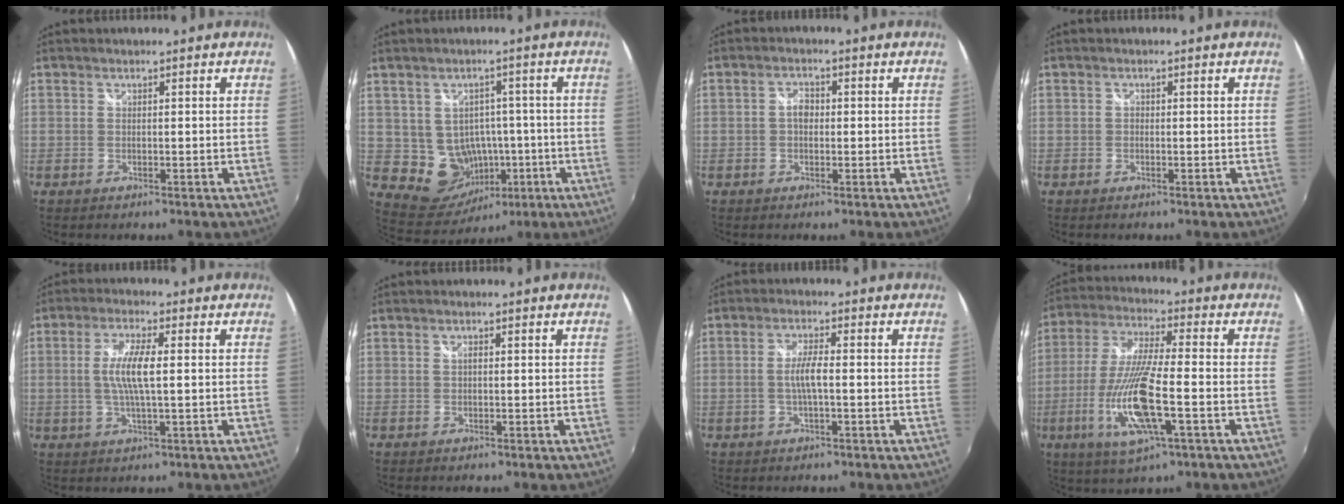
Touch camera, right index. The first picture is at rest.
{"total": 10.0, "force": [-1.4, 9.3, 3.3], "torque": [-0.079, 0.011, 0.006]}
{"total": 2.5, "force": [-0.2, 1.8, 1.7], "torque": [-0.030, 0.007, -0.006]}
{"total": 0.6, "force": [-0.3, 0.5, 0.2], "torque": [-0.002, -0.001, -0.008]}
{"total": 7.1, "force": [0.3, 1.3, 7.0], "torque": [-0.137, 0.001, 0.006]}
{"total": 0.6, "force": [0.1, 0.4, 0.4], "torque": [-0.008, 0.001, 0.000]}
{"total": 4.2, "force": [-0.6, 0.5, 4.1], "torque": [-0.079, 0.001, -0.010]}
{"total": 16.1, "force": [-5.0, 3.5, 14.9], "torque": [-0.317, -0.020, -0.093]}